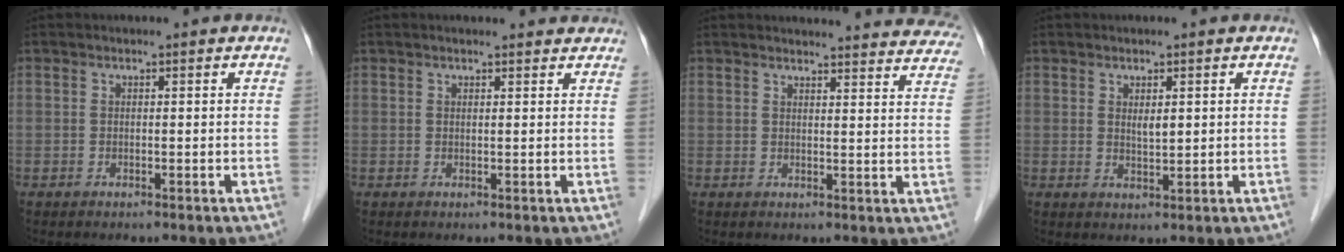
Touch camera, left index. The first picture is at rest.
{"total": 4.5, "force": [4.2, 0.9, 1.2], "torque": [-0.012, 0.010, 0.041]}
{"total": 23.5, "force": [22.6, 3.8, 5.1], "torque": [-0.051, -0.055, 0.241]}
{"total": 2.0, "force": [0.6, 0.6, 1.8], "torque": [-0.032, -0.002, 0.014]}